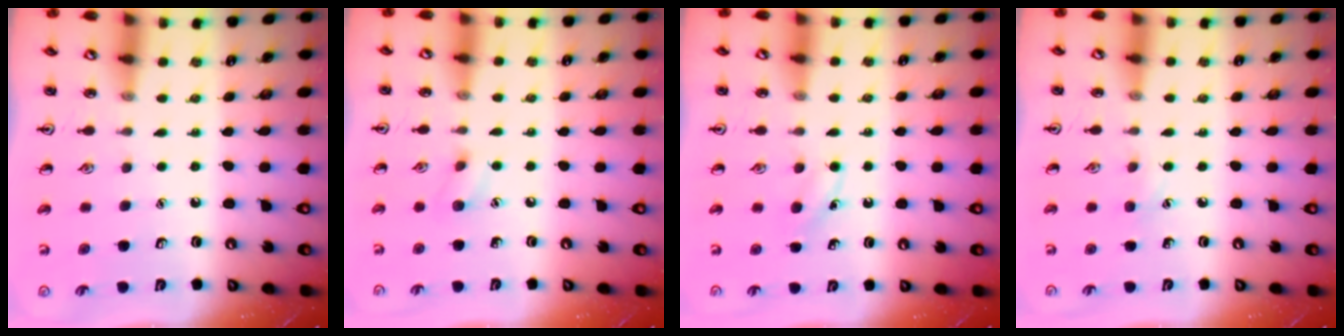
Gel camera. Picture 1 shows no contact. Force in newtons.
{"total": 6.6, "press": 6.3, "slide": 1.8}
{"total": 3.4, "press": 3.2, "slide": 1.0}
{"total": 5.5, "press": 5.2, "slide": 1.5}